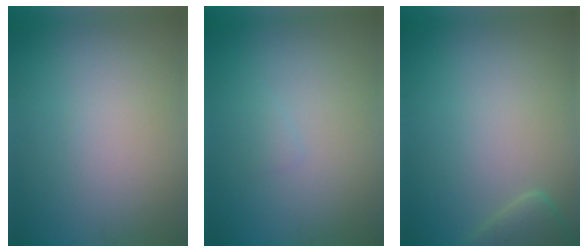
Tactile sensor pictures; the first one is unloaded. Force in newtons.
{"total": 0.6, "press": 0.6, "slide": 0.0}
{"total": 2.3, "press": 2.2, "slide": 0.4}